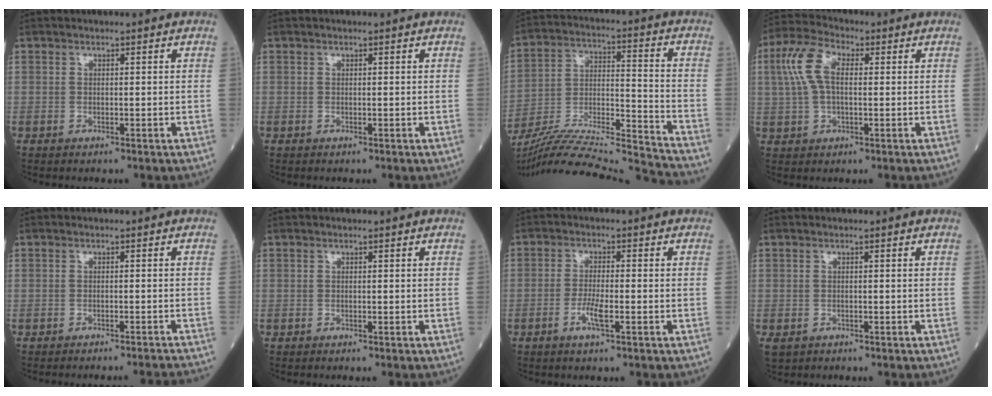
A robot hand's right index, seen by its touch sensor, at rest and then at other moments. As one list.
[{"total": 0.0}, {"total": 23.4, "force": [-22.0, -1.4, 7.8], "torque": [-0.149, -0.021, -0.360]}, {"total": 7.7, "force": [1.5, 3.7, 6.6], "torque": [-0.162, 0.029, 0.029]}, {"total": 8.3, "force": [-8.1, -1.0, 1.8], "torque": [-0.006, -0.011, -0.091]}, {"total": 0.0}, {"total": 3.5, "force": [-1.5, 0.3, 3.1], "torque": [-0.065, -0.003, -0.030]}, {"total": 1.7, "force": [-1.0, 1.3, 0.6], "torque": [-0.013, 0.000, -0.011]}]